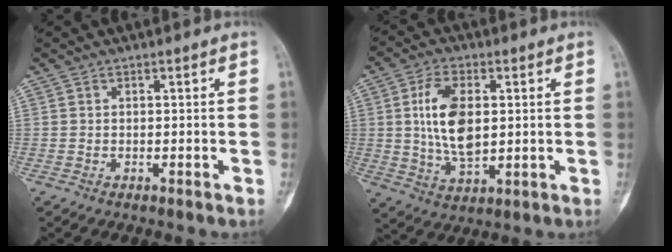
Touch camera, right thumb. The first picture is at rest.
{"total": 11.5, "force": [1.6, 6.1, 9.6], "torque": [-0.177, -0.008, 0.035]}